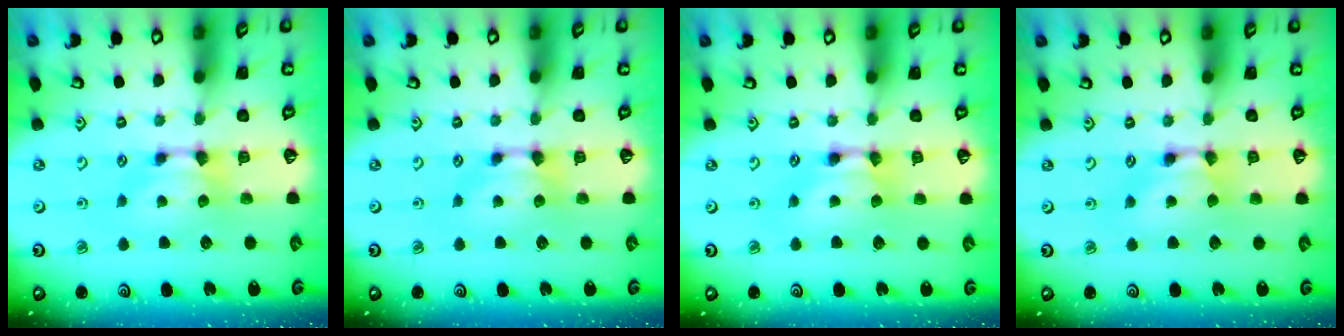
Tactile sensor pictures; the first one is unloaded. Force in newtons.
{"total": 0.0}
{"total": 1.9, "press": 1.9, "slide": 0.2}
{"total": 1.3, "press": 1.3, "slide": 0.1}